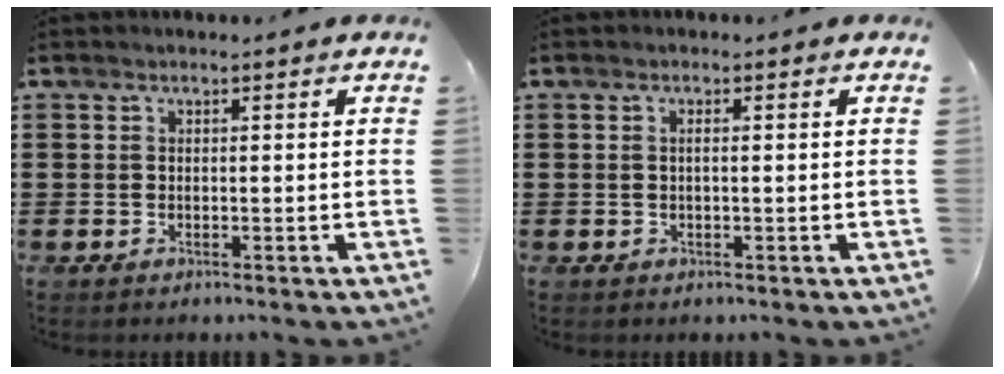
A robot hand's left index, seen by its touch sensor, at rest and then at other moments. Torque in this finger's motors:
{"motor_torque": [-0.03, 0.01, -0.01, -0.01]}